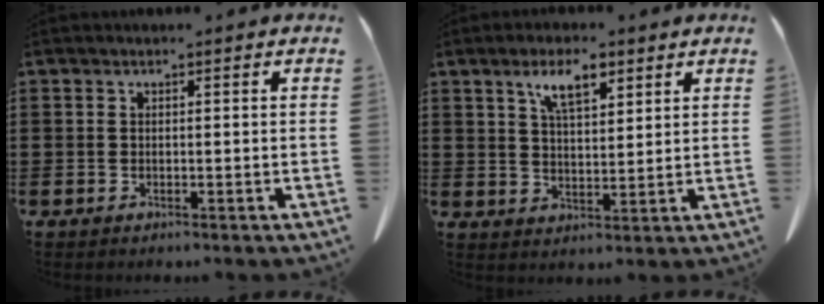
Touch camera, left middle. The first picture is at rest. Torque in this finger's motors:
{"motor_torque": [1.35, -0.55, 0.59, 0.12]}